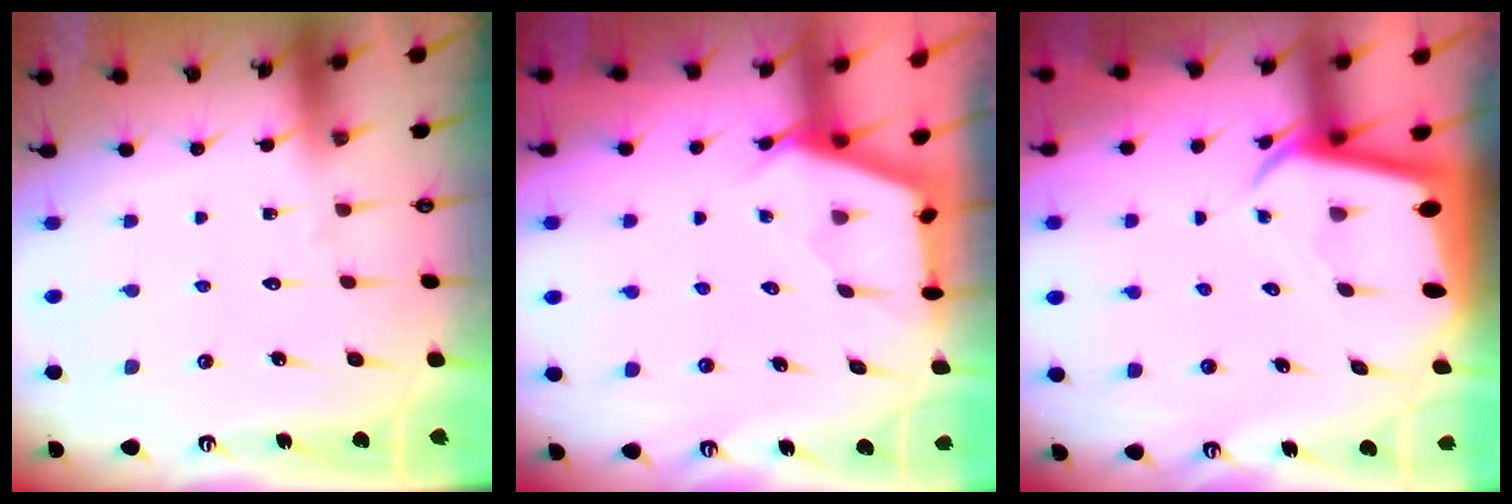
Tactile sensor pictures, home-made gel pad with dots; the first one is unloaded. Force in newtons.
{"total": 2.9, "press": 2.8, "slide": 0.4}
{"total": 3.4, "press": 3.4, "slide": 0.3}